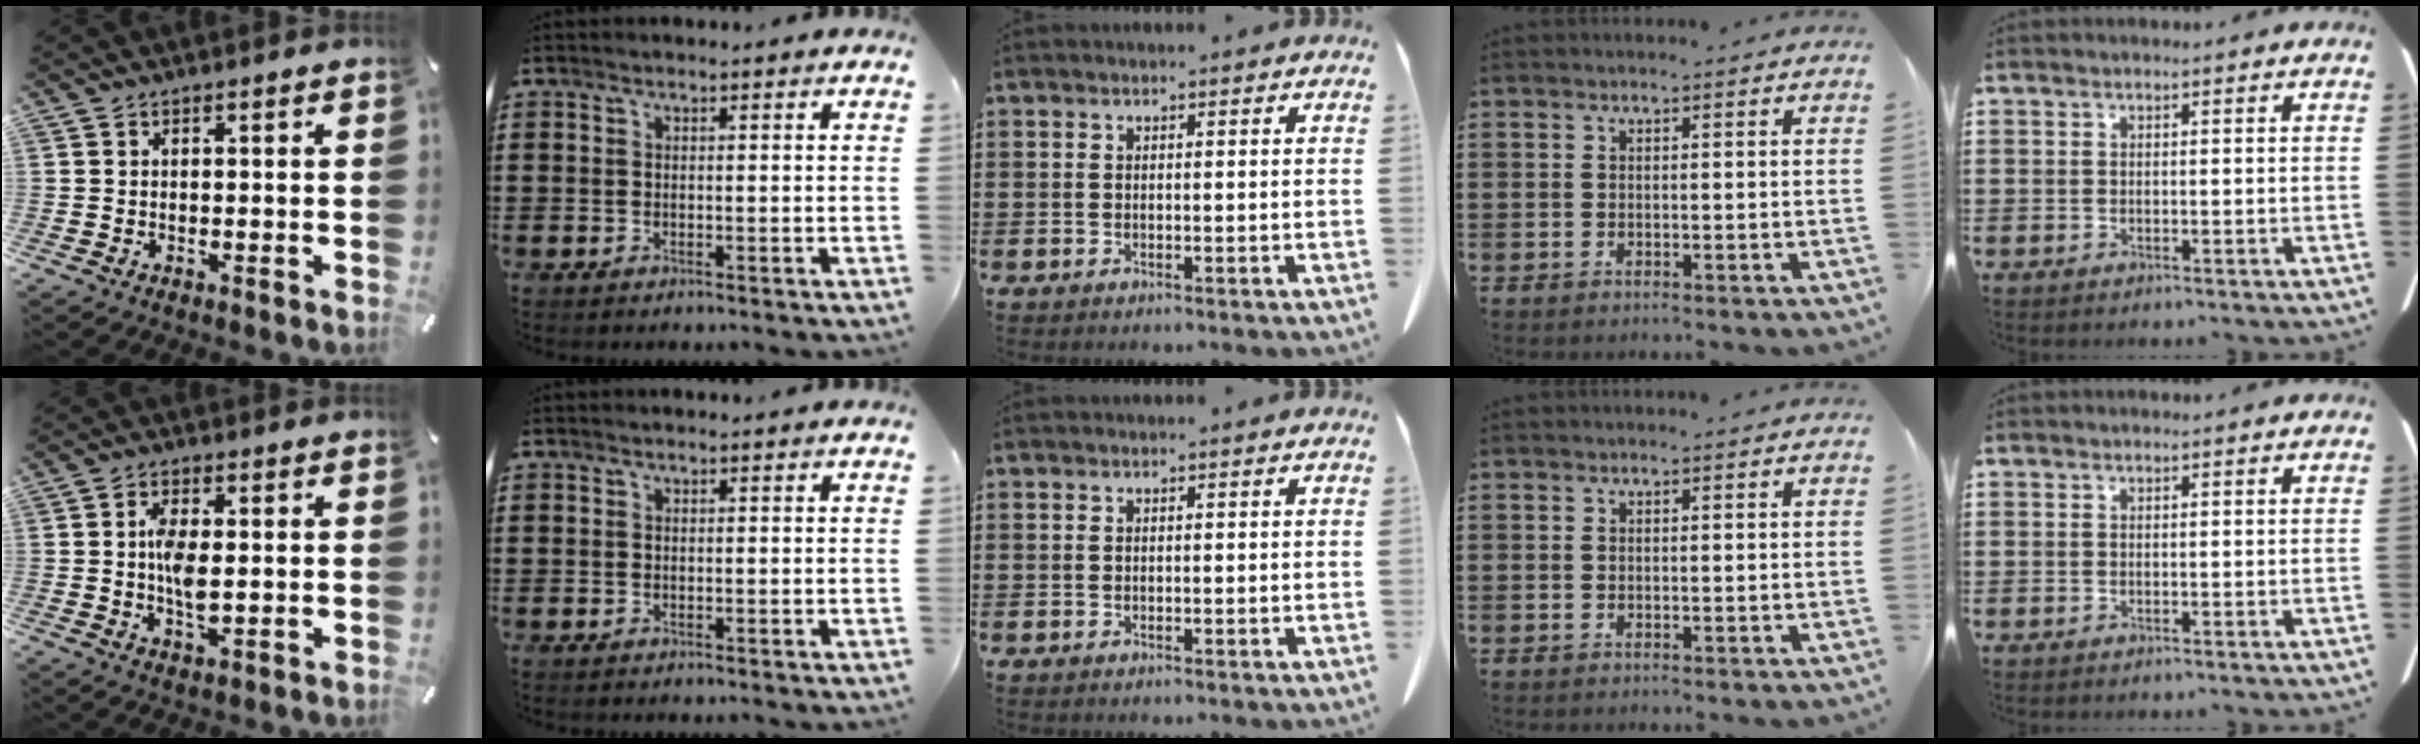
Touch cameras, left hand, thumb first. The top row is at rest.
{"thumb": {"total": 6.3, "force": [0.1, 3.0, 5.5], "torque": [-0.118, -0.003, -0.005]}}